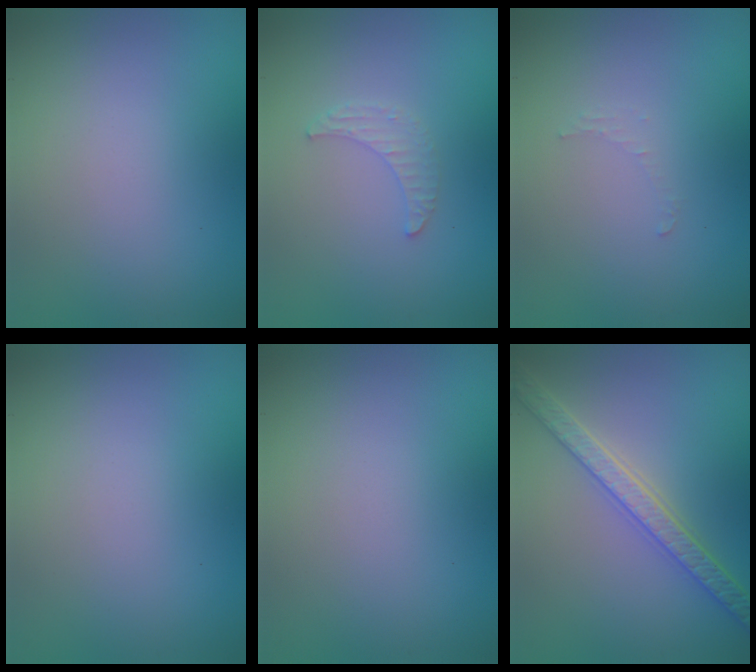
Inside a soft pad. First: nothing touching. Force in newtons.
{"total": 1.3, "press": 1.3, "slide": 0.4}
{"total": 0.7, "press": 0.7, "slide": 0.1}
{"total": 0.0}
{"total": 0.0}
{"total": 4.1, "press": 3.8, "slide": 1.4}